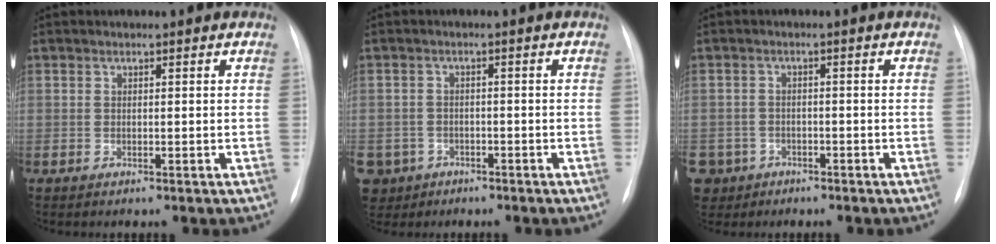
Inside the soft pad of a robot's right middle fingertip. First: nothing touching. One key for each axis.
{"total": 8.4, "fx": -4.2, "fy": 7.1, "fz": 1.5, "tx": -0.055, "ty": 0.007, "tz": -0.064}
{"total": 7.4, "fx": -4.0, "fy": 6.2, "fz": 0.9, "tx": -0.037, "ty": 0.007, "tz": -0.062}